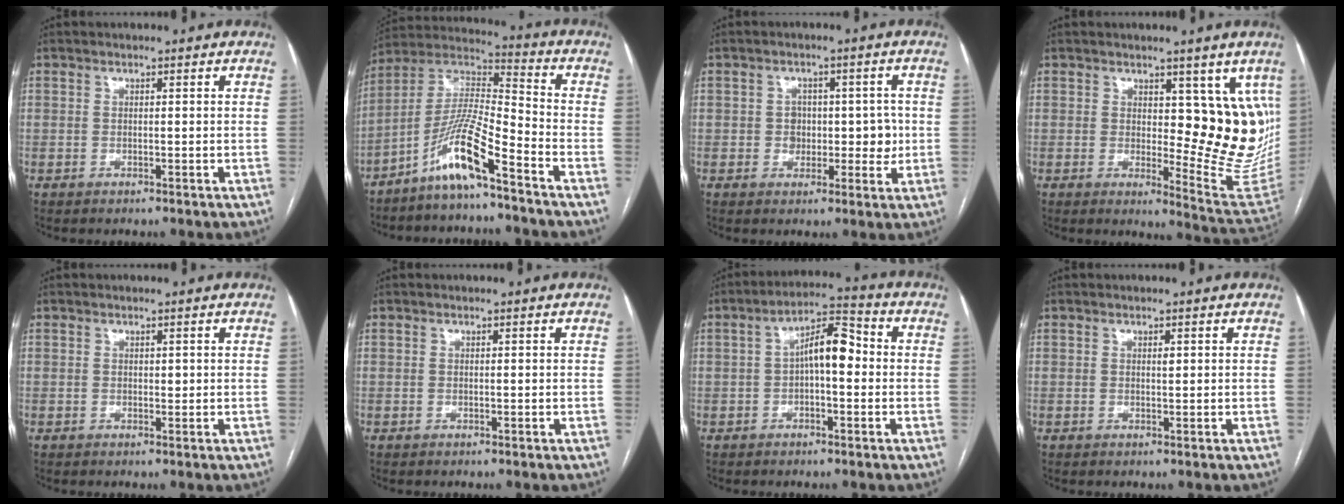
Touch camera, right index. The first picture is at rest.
{"total": 11.3, "force": [-7.3, 0.3, 8.6], "torque": [-0.176, 0.004, -0.146]}
{"total": 5.1, "force": [-0.3, 4.1, 3.1], "torque": [-0.020, 0.017, -0.001]}
{"total": 12.4, "force": [4.1, 4.8, 10.7], "torque": [-0.113, -0.012, 0.062]}
{"total": 0.6, "force": [0.1, 0.4, 0.4], "torque": [-0.004, 0.000, 0.002]}
{"total": 0.0}
{"total": 7.5, "force": [0.0, 2.6, 7.1], "torque": [-0.122, 0.034, -0.004]}
{"total": 0.6, "force": [0.2, 0.2, 0.5], "torque": [-0.010, -0.001, 0.003]}